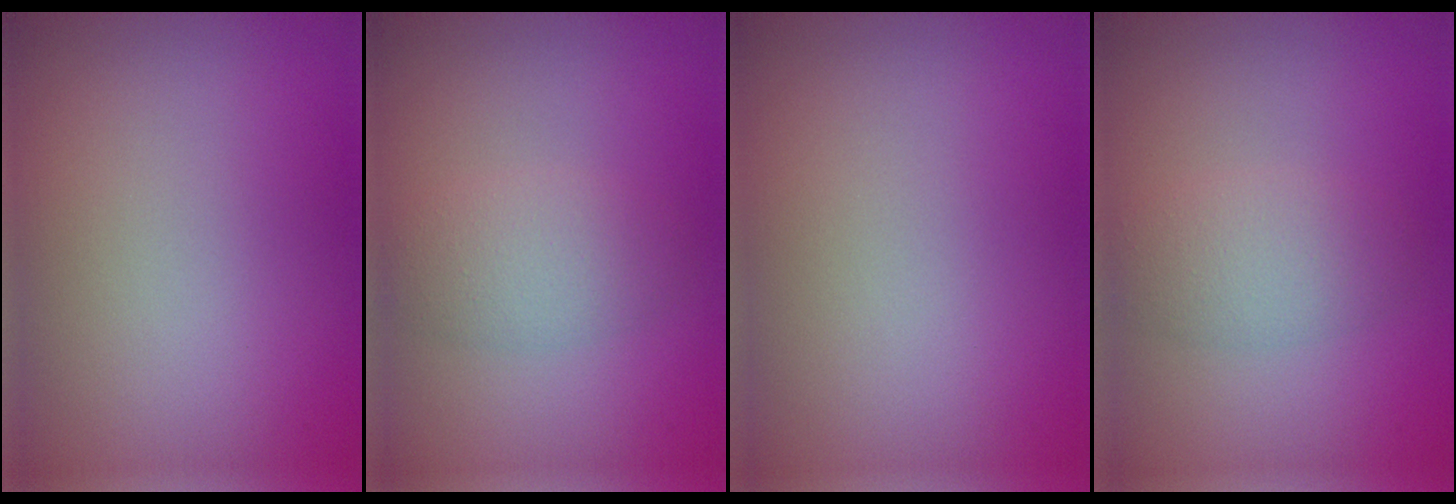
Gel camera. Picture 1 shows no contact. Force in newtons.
{"total": 3.0, "press": 3.0, "slide": 0.0}
{"total": 0.0}
{"total": 2.9, "press": 2.9, "slide": 0.1}